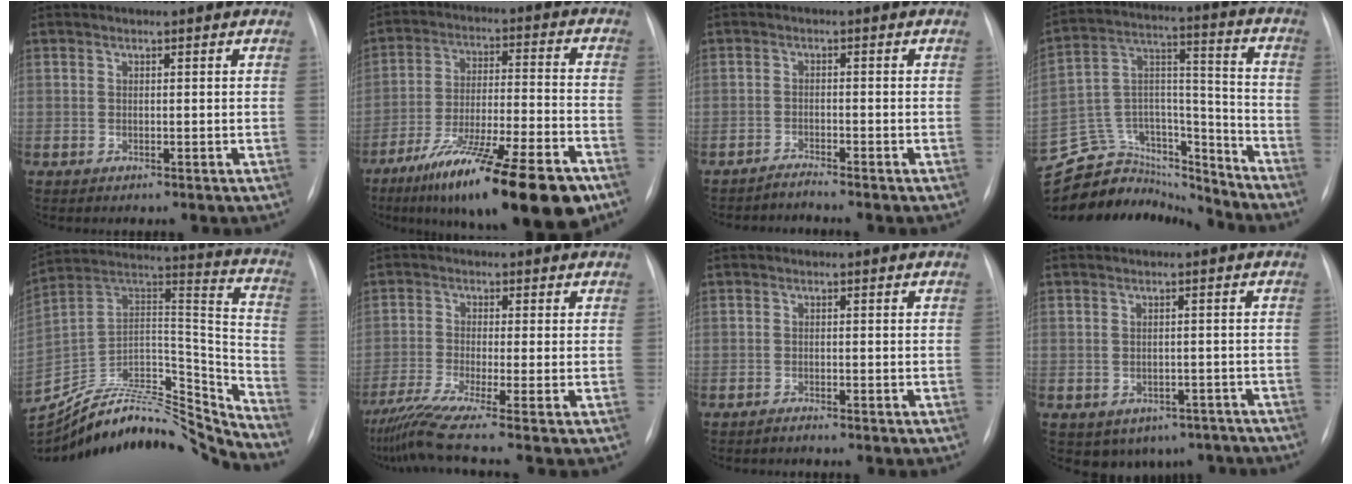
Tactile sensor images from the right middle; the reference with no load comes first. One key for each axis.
{"total": 22.1, "fx": -14.7, "fy": 3.0, "fz": 16.3, "tx": -0.213, "ty": -0.019, "tz": -0.240}
{"total": 1.8, "fx": -1.6, "fy": -0.6, "fz": -0.5, "tx": 0.010, "ty": -0.008, "tz": -0.029}
{"total": 21.3, "fx": -20.2, "fy": 5.8, "fz": 3.6, "tx": -0.088, "ty": 0.057, "tz": -0.325}
{"total": 28.6, "fx": -27.3, "fy": 3.8, "fz": 7.8, "tx": -0.136, "ty": 0.029, "tz": -0.429}
{"total": 9.0, "fx": -6.6, "fy": -1.6, "fz": 6.0, "tx": -0.110, "ty": -0.024, "tz": -0.111}
{"total": 0.6, "fx": -0.6, "fy": -0.1, "fz": 0.0, "tx": -0.002, "ty": -0.001, "tz": -0.011}
{"total": 6.8, "fx": -4.7, "fy": 4.7, "fz": 1.4, "tx": -0.007, "ty": 0.019, "tz": -0.055}